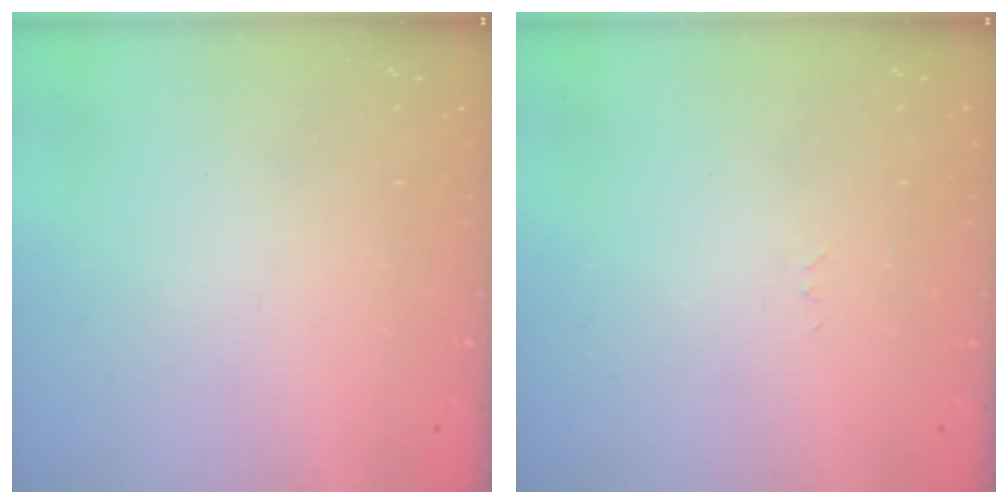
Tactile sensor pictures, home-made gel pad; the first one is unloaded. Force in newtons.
{"total": 2.6, "press": 2.6, "slide": 0.4}